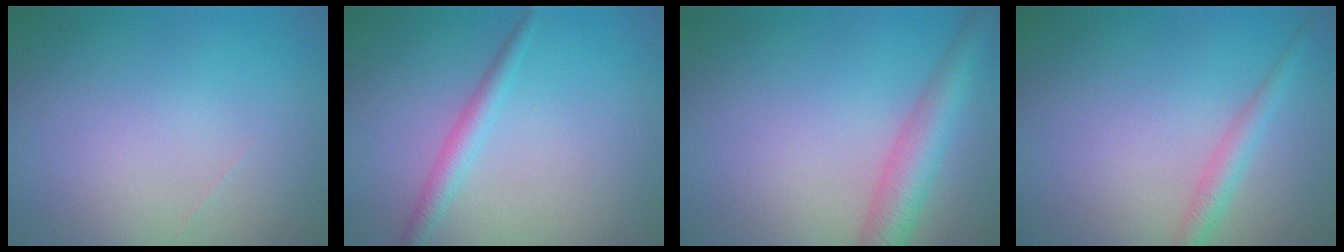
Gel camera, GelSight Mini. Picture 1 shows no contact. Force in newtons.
{"total": 2.0, "press": 2.0, "slide": 0.1}
{"total": 4.1, "press": 4.1, "slide": 0.1}
{"total": 1.9, "press": 1.9, "slide": 0.0}